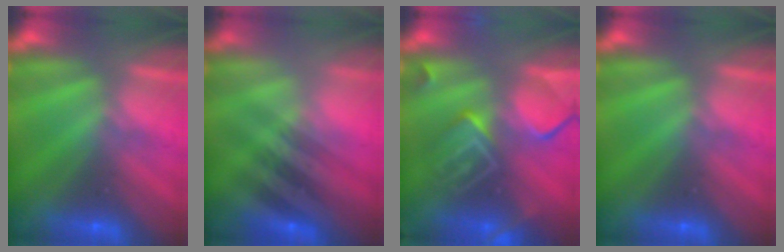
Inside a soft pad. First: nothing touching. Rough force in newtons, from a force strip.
{"total": 2.3}
{"total": 6.1}
{"total": 0.0}